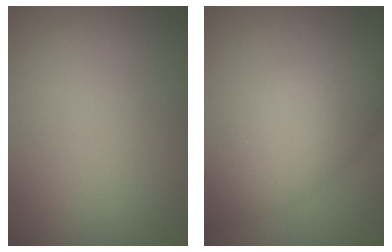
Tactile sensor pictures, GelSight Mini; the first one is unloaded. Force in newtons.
{"total": 6.8, "press": 6.8, "slide": 0.2}